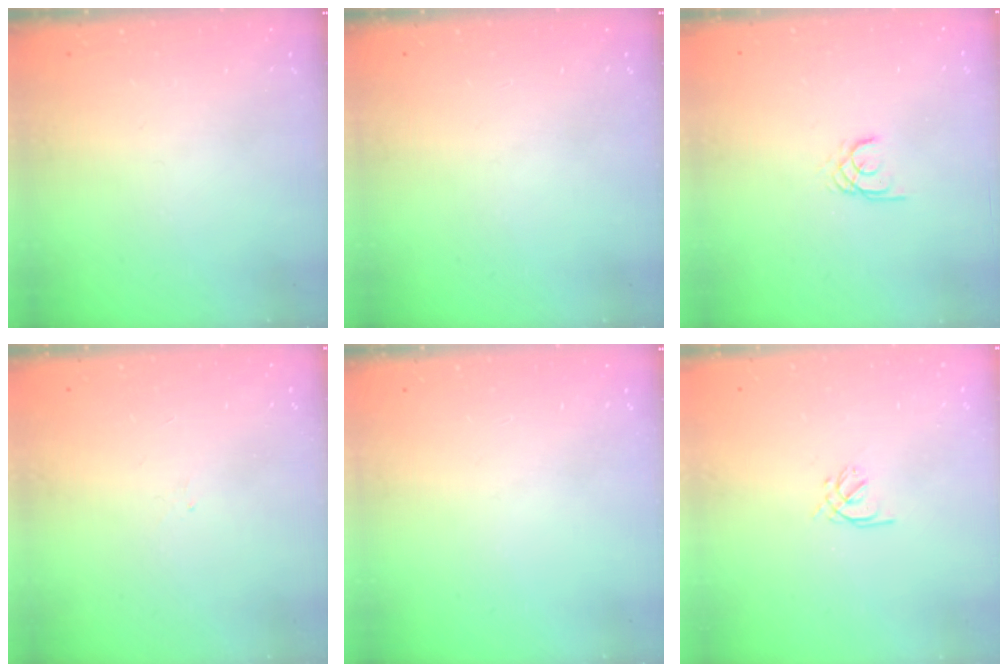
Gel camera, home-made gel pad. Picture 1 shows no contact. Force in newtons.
{"total": 0.0}
{"total": 1.6, "press": 1.6, "slide": 0.2}
{"total": 1.3, "press": 1.2, "slide": 0.5}
{"total": 0.0}
{"total": 1.2, "press": 1.0, "slide": 0.5}